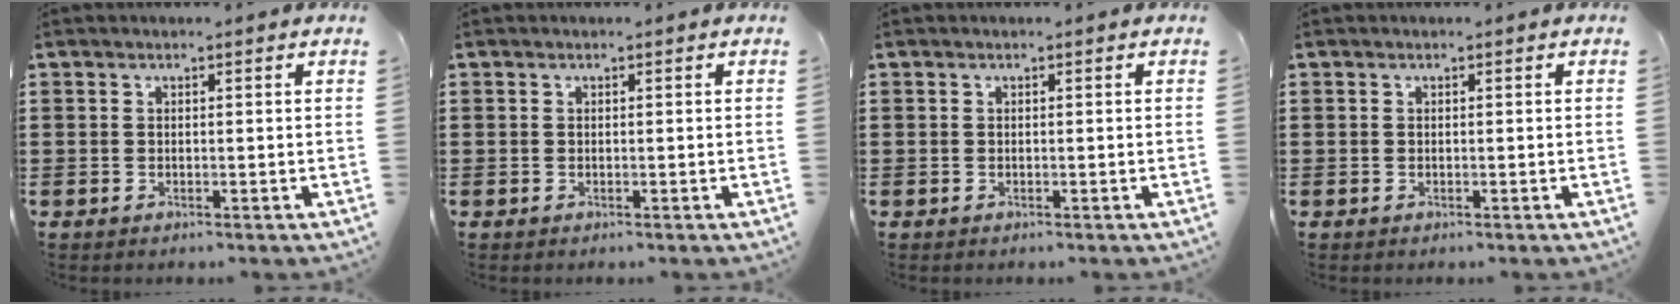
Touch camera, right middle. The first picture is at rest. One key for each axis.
{"total": 0.0}
{"total": 0.0}
{"total": 0.0}